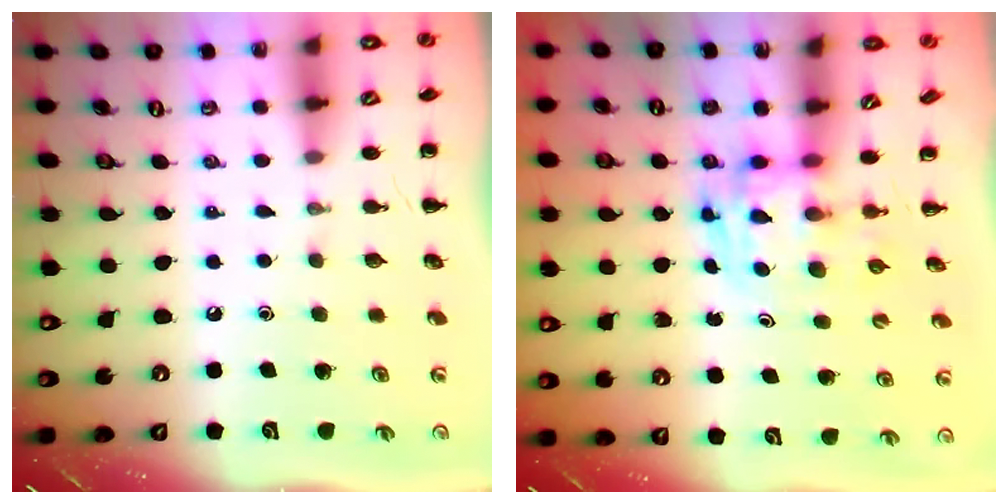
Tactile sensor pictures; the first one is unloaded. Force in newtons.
{"total": 3.5, "press": 3.5, "slide": 0.6}